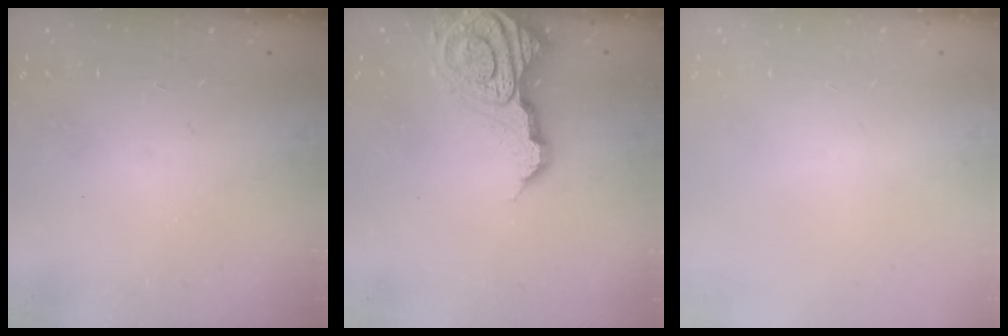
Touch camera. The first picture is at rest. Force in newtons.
{"total": 17.6, "press": 17.4, "slide": 1.9}
{"total": 0.0}